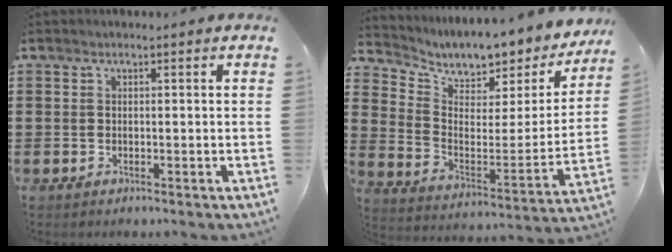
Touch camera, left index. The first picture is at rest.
{"total": 6.4, "force": [5.9, 1.7, 1.5], "torque": [-0.050, -0.059, 0.097]}